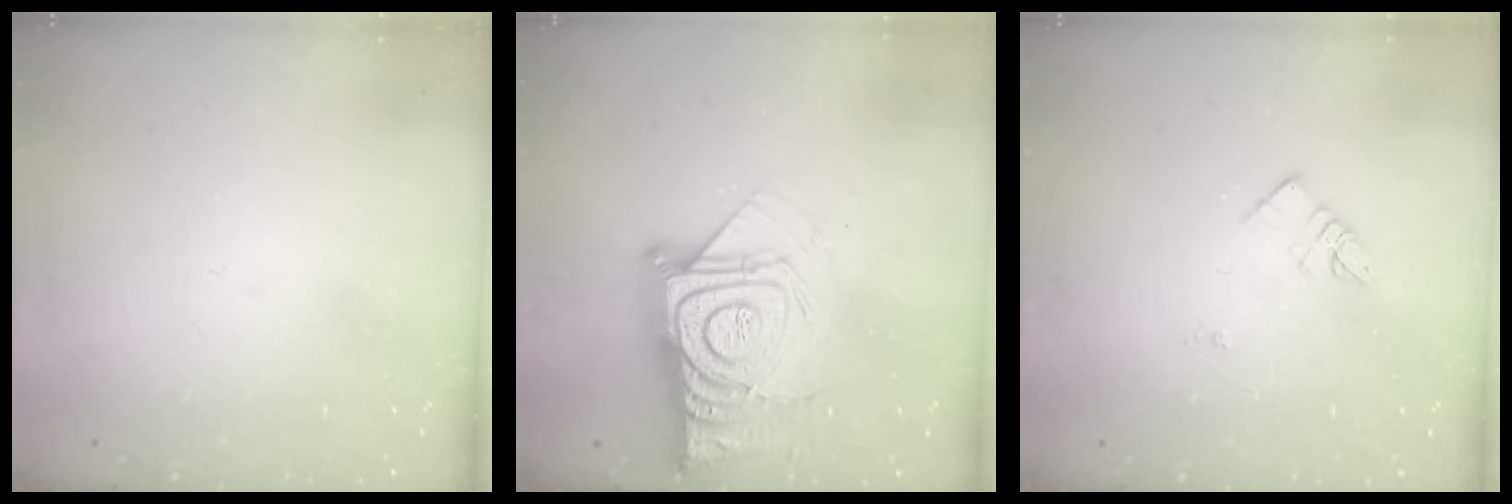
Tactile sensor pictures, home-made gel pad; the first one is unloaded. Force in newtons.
{"total": 18.4, "press": 18.4, "slide": 1.5}
{"total": 3.3, "press": 3.3, "slide": 0.3}